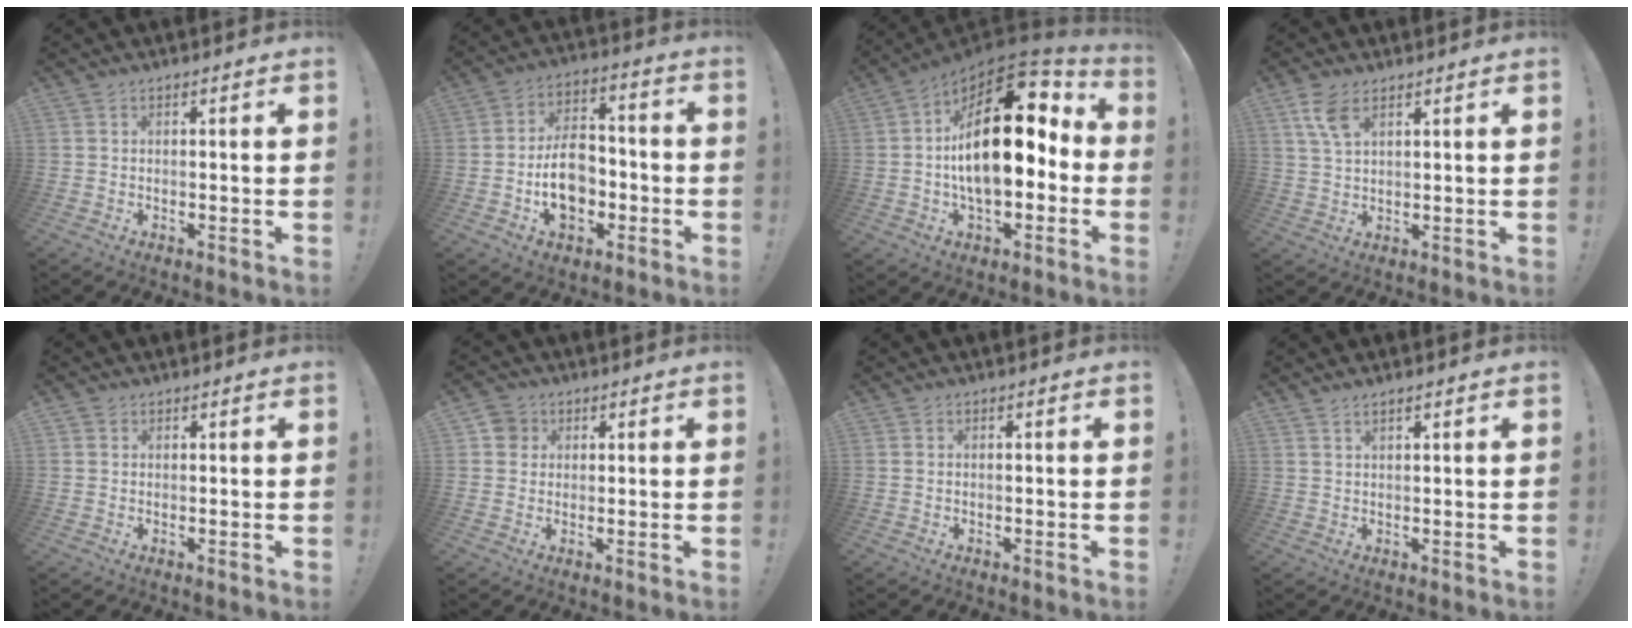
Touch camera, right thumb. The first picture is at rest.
{"total": 12.8, "force": [-3.1, 8.9, 8.6], "torque": [-0.140, 0.020, -0.051]}
{"total": 24.7, "force": [2.0, 12.2, 21.4], "torque": [-0.364, -0.001, 0.035]}
{"total": 6.7, "force": [3.9, 3.0, 4.6], "torque": [-0.087, -0.011, 0.074]}
{"total": 1.0, "force": [0.6, 0.8, 0.2], "torque": [0.001, -0.001, 0.010]}
{"total": 4.5, "force": [1.4, 4.1, 1.2], "torque": [-0.013, 0.004, 0.025]}
{"total": 0.0}
{"total": 1.5, "force": [1.2, 0.2, 0.9], "torque": [-0.025, 0.001, 0.023]}